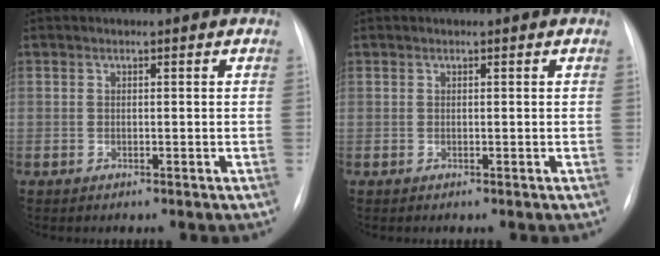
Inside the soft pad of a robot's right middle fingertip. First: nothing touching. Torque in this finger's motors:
{"motor_torque": [1.01, -1.13, 0.05, 0.01]}